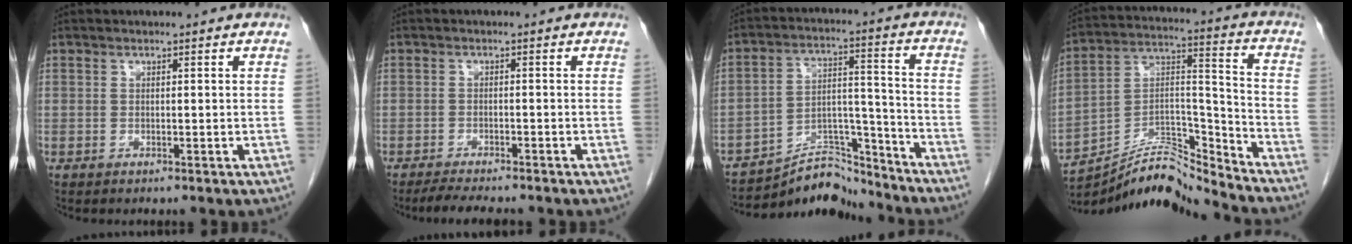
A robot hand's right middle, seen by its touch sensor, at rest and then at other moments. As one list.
[{"total": 5.0, "force": [-4.3, 0.9, 2.3], "torque": [-0.040, -0.012, -0.069]}, {"total": 11.0, "force": [-10.7, 2.0, 0.8], "torque": [-0.007, 0.042, -0.183]}, {"total": 14.0, "force": [-13.7, -0.8, 2.6], "torque": [-0.046, 0.050, -0.247]}]